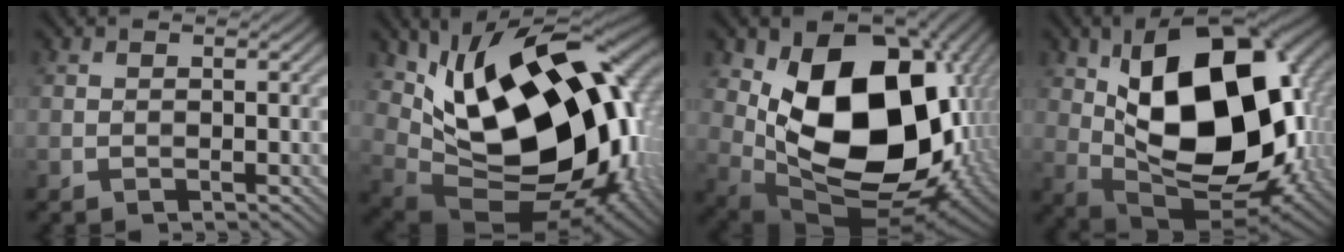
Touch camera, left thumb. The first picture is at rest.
{"total": 20.4, "force": [4.2, 12.0, 15.9], "torque": [-0.282, -0.028, 0.095]}
{"total": 18.7, "force": [2.7, 12.2, 13.9], "torque": [-0.231, -0.036, 0.067]}
{"total": 19.2, "force": [2.3, 11.1, 15.4], "torque": [-0.256, 0.001, 0.040]}